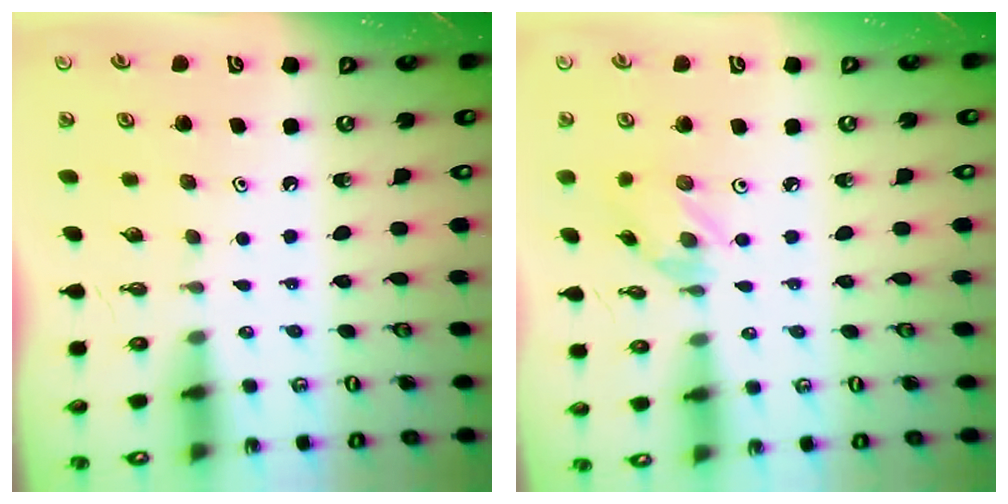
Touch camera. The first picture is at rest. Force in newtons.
{"total": 2.1, "press": 2.1, "slide": 0.1}